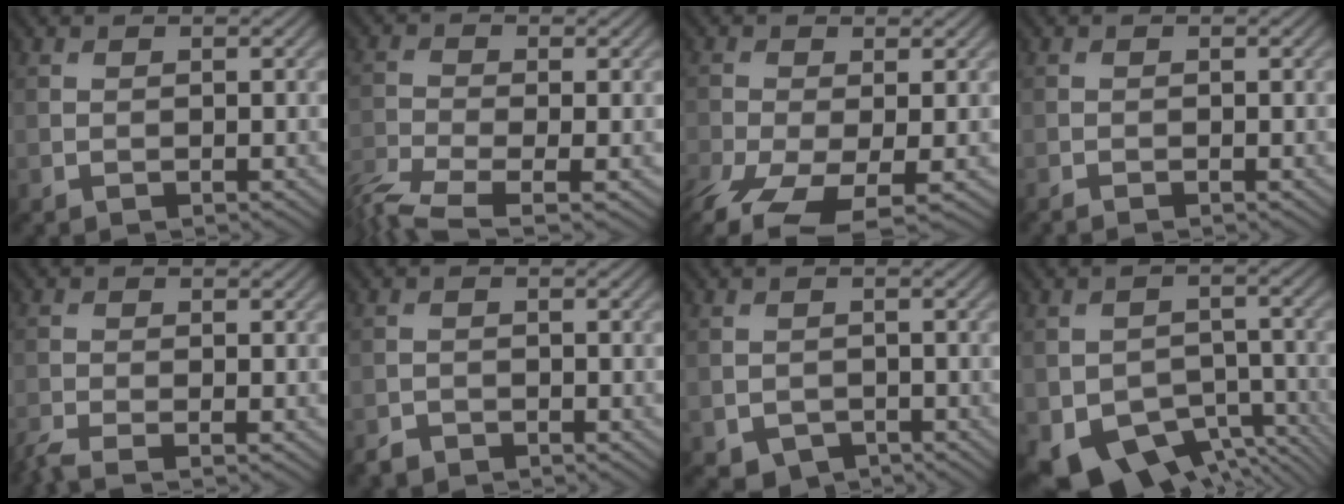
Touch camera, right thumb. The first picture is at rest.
{"total": 6.9, "force": [-4.9, 1.8, 4.6], "torque": [-0.103, -0.024, -0.098]}
{"total": 8.0, "force": [-4.1, 3.3, 6.0], "torque": [-0.140, -0.029, -0.073]}
{"total": 0.7, "force": [-0.6, 0.0, 0.2], "torque": [-0.004, -0.002, -0.014]}
{"total": 2.4, "force": [-1.9, 0.3, 1.5], "torque": [-0.036, -0.009, -0.049]}
{"total": 1.5, "force": [-1.3, 0.6, 0.2], "torque": [-0.004, -0.001, -0.028]}
{"total": 2.3, "force": [-1.5, 1.6, 0.8], "torque": [-0.015, -0.010, -0.027]}
{"total": 10.1, "force": [-5.8, 6.2, 5.4], "torque": [-0.099, -0.033, -0.089]}